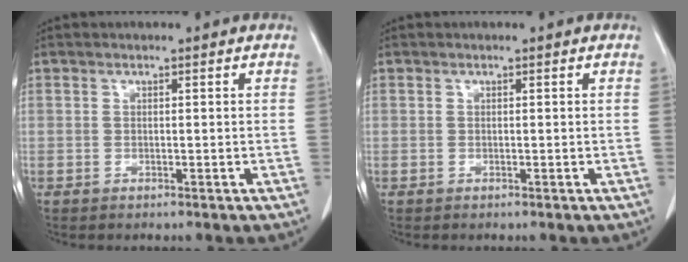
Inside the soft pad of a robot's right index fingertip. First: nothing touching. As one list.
[{"total": 0.0}]